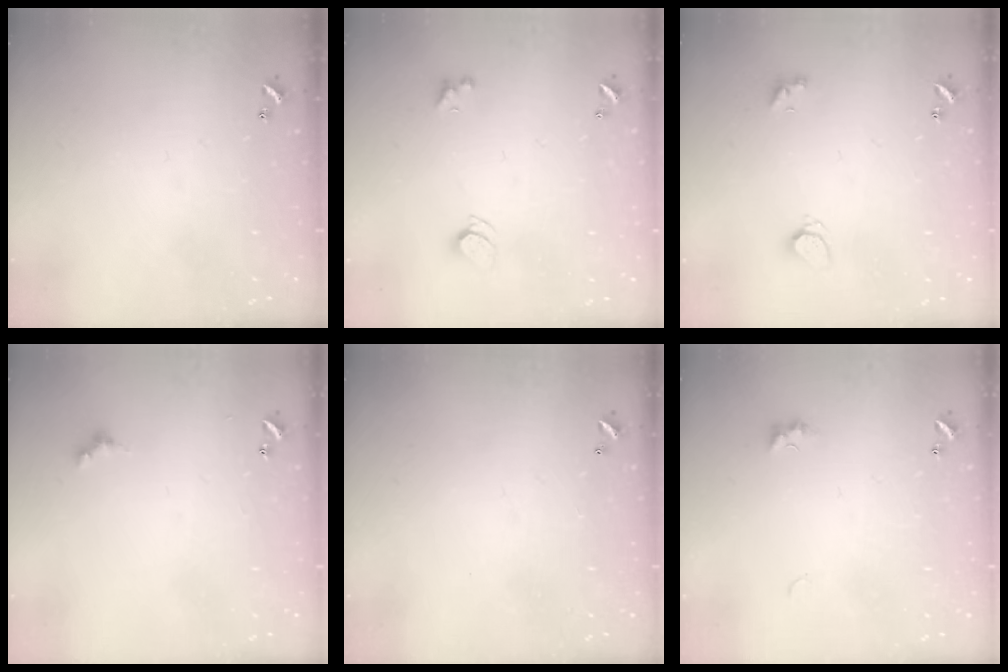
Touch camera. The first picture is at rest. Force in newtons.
{"total": 2.5, "press": 2.4, "slide": 0.6}
{"total": 2.1, "press": 2.0, "slide": 0.6}
{"total": 2.6, "press": 2.6, "slide": 0.5}
{"total": 2.9, "press": 2.9, "slide": 0.1}
{"total": 1.4, "press": 1.3, "slide": 0.5}